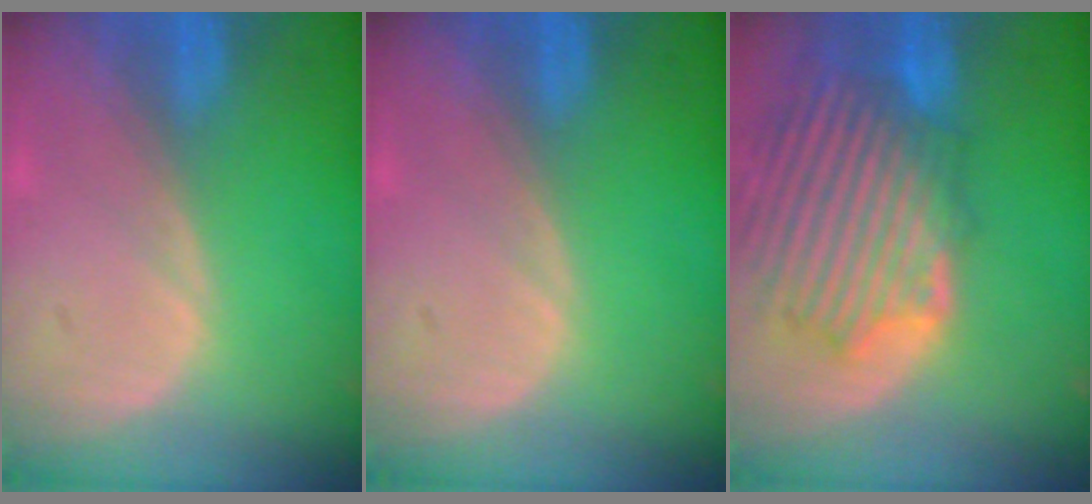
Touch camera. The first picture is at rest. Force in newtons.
{"total": 0.0}
{"total": 12.2, "press": 11.4, "slide": 4.3}